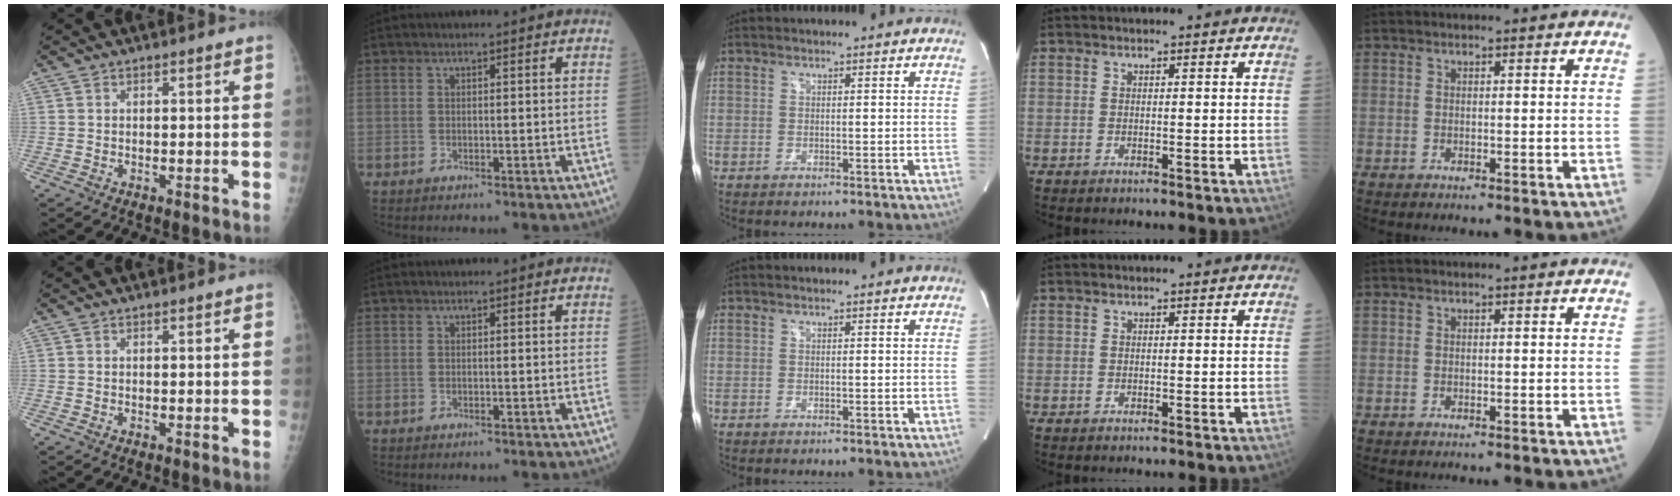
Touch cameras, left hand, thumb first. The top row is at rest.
{}